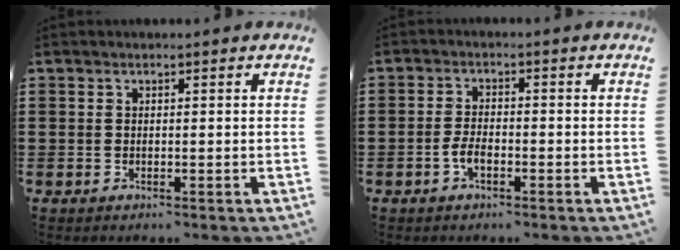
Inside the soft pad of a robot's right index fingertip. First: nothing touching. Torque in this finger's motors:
{"motor_torque": [1.09, 1.05, 0.17, 0.01]}